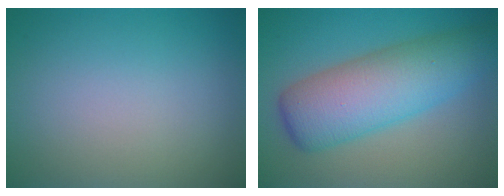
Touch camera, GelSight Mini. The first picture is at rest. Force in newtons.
{"total": 8.2, "press": 8.2, "slide": 0.2}